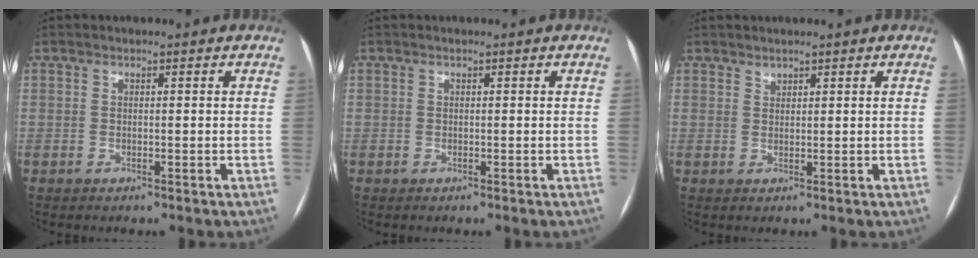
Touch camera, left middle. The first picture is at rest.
{"total": 0.0}
{"total": 0.9, "force": [0.9, 0.3, 0.1], "torque": [0.000, -0.001, 0.015]}